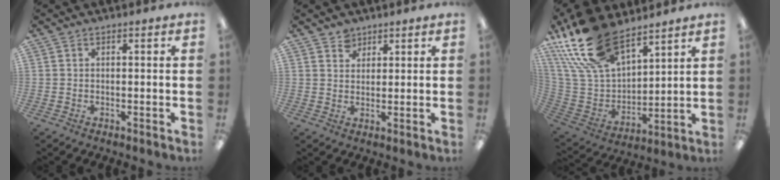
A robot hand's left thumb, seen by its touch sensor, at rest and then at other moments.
{"total": 3.2, "force": [2.5, 2.0, 0.0], "torque": [0.000, -0.007, 0.046]}
{"total": 22.2, "force": [15.3, 11.1, 11.8], "torque": [-0.260, -0.073, 0.282]}